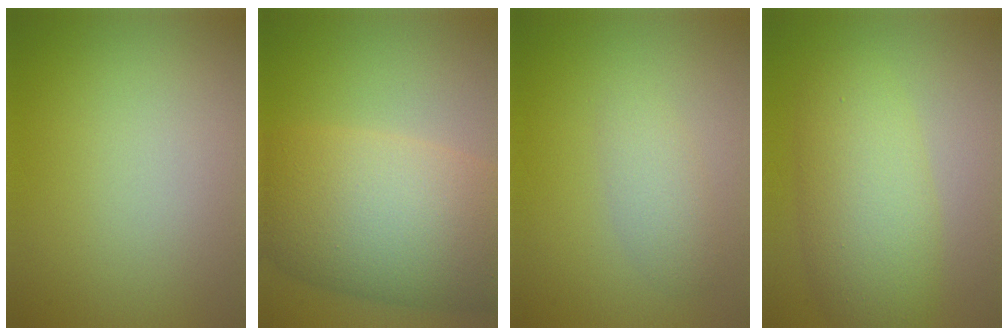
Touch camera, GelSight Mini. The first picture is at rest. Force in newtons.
{"total": 11.3, "press": 11.3, "slide": 0.5}
{"total": 1.9, "press": 1.9, "slide": 0.1}
{"total": 6.3, "press": 6.3, "slide": 0.1}